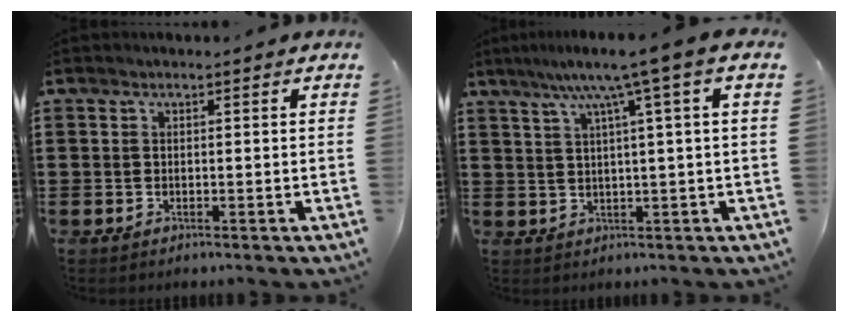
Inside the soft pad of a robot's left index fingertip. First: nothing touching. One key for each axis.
{"total": 7.3, "fx": 3.4, "fy": -0.8, "fz": 6.5, "tx": -0.134, "ty": -0.007, "tz": 0.050}